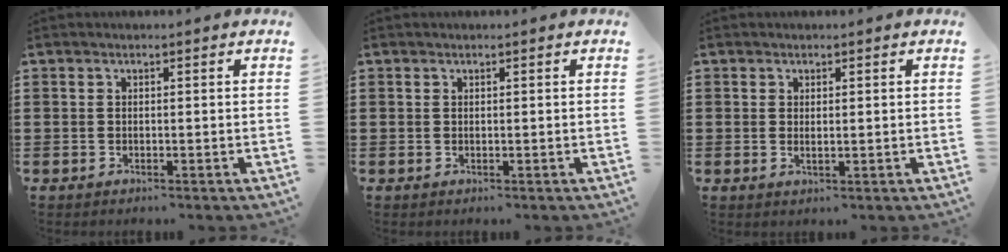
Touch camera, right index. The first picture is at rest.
{"total": 0.0}
{"total": 0.8, "force": [0.3, 0.3, 0.7], "torque": [-0.014, 0.003, 0.006]}